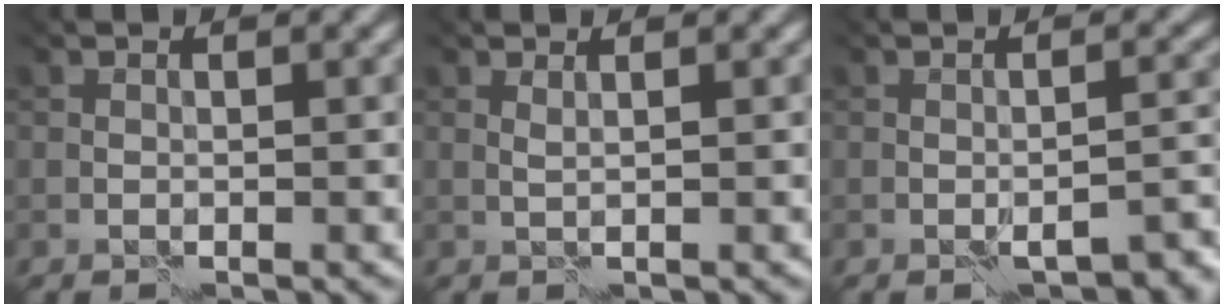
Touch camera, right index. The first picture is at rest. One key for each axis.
{"total": 2.4, "fx": 1.7, "fy": 0.7, "fz": 1.5, "tx": -0.026, "ty": 0.017, "tz": 0.019}
{"total": 3.4, "fx": -3.1, "fy": 0.1, "fz": 1.3, "tx": -0.006, "ty": 0.003, "tz": -0.026}